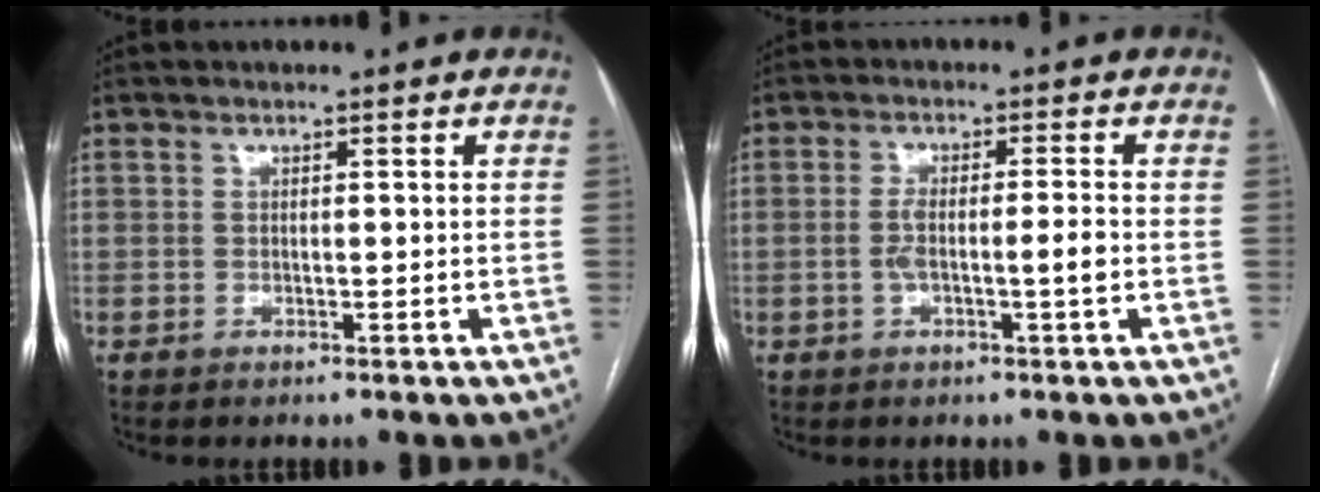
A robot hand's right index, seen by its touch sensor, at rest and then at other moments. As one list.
[{"total": 4.6, "force": [-1.0, 0.4, 4.5], "torque": [-0.093, 0.005, -0.014]}]